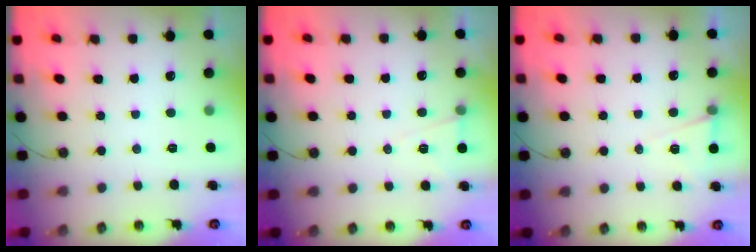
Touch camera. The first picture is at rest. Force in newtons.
{"total": 5.8, "press": 3.5, "slide": 4.5}
{"total": 6.1, "press": 4.0, "slide": 4.7}